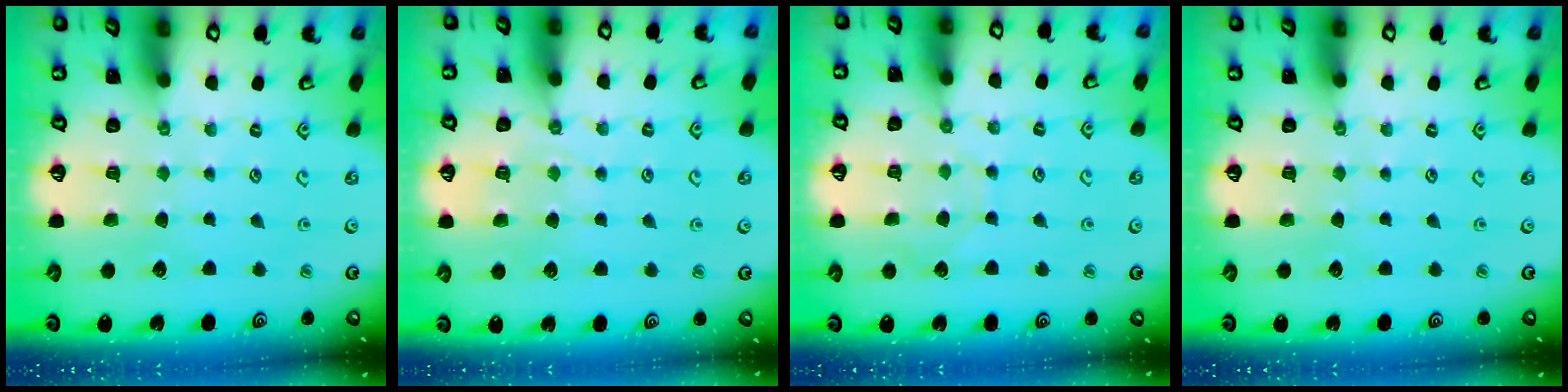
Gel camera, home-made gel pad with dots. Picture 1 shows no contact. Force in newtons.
{"total": 5.2, "press": 5.2, "slide": 0.7}
{"total": 4.5, "press": 4.5, "slide": 0.5}
{"total": 0.0}